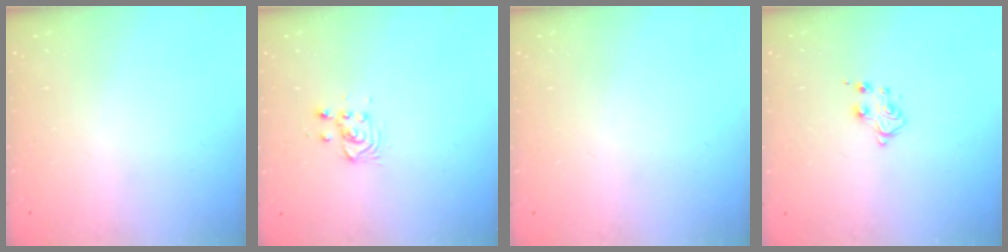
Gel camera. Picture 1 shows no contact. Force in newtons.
{"total": 3.2, "press": 3.2, "slide": 0.4}
{"total": 0.0}
{"total": 5.4, "press": 5.4, "slide": 0.7}